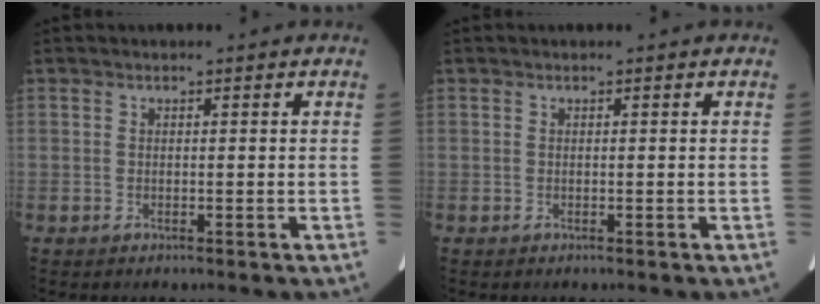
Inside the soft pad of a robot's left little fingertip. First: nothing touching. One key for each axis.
{"total": 0.0}